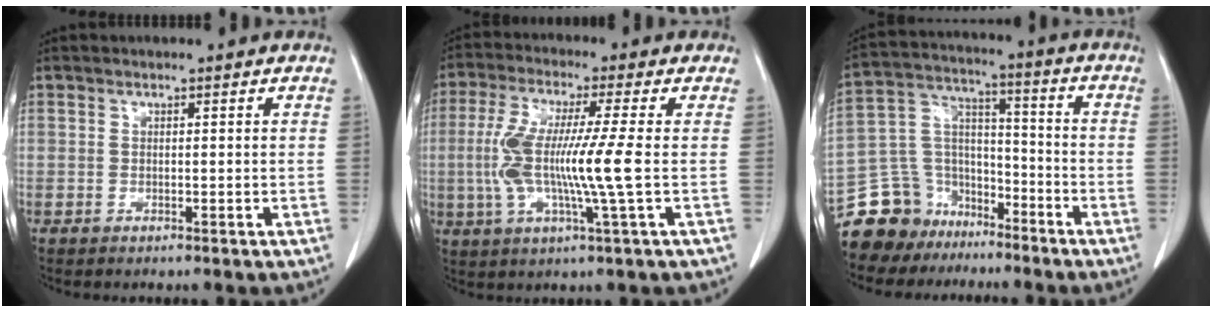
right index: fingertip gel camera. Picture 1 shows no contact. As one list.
[{"total": 11.6, "force": [-0.8, -0.1, 11.6], "torque": [-0.244, -0.003, -0.020]}, {"total": 13.5, "force": [-10.1, 8.9, 1.5], "torque": [-0.046, 0.074, -0.173]}]